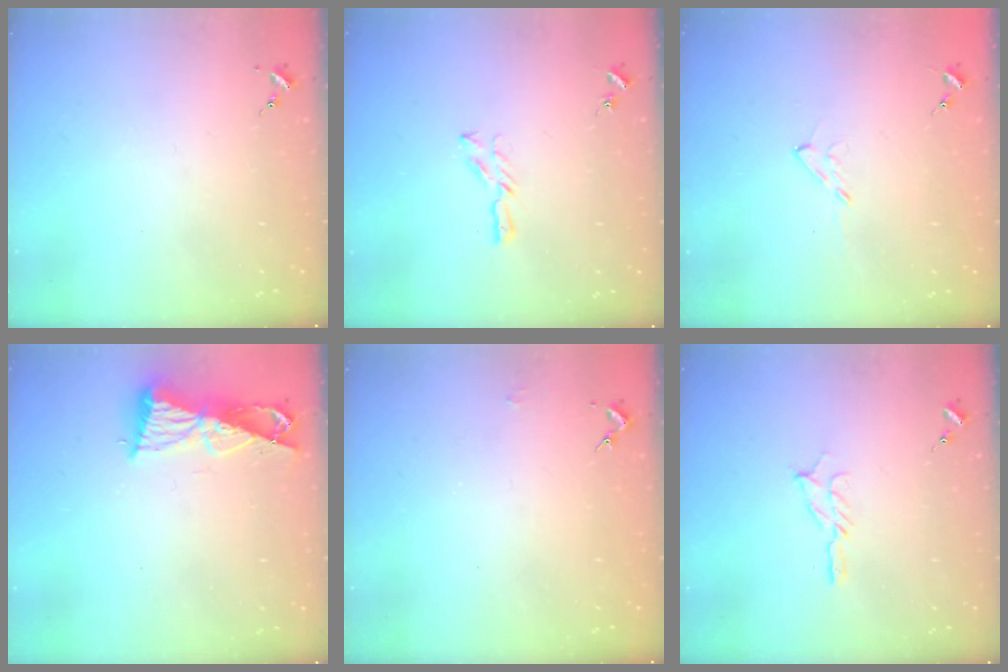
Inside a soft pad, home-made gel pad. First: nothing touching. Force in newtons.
{"total": 5.2, "press": 5.2, "slide": 0.4}
{"total": 4.9, "press": 4.9, "slide": 0.6}
{"total": 9.6, "press": 9.6, "slide": 0.6}
{"total": 2.1, "press": 2.1, "slide": 0.3}
{"total": 5.6, "press": 5.6, "slide": 0.5}